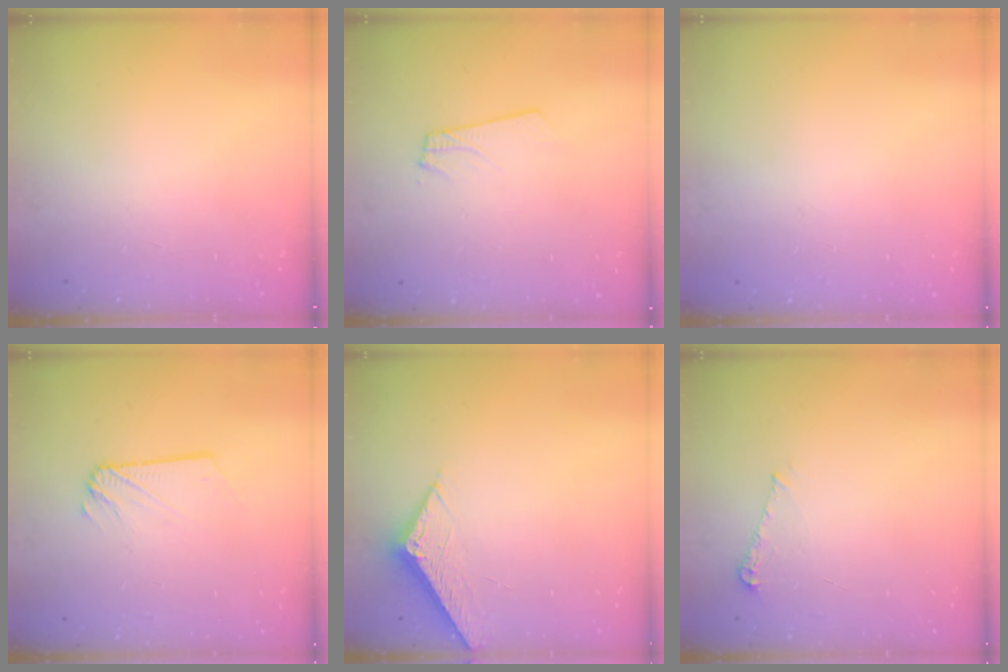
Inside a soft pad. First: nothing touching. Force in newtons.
{"total": 1.8, "press": 1.8, "slide": 0.1}
{"total": 0.0}
{"total": 1.2, "press": 1.2, "slide": 0.1}
{"total": 7.4, "press": 7.4, "slide": 0.2}
{"total": 5.3, "press": 5.2, "slide": 0.5}